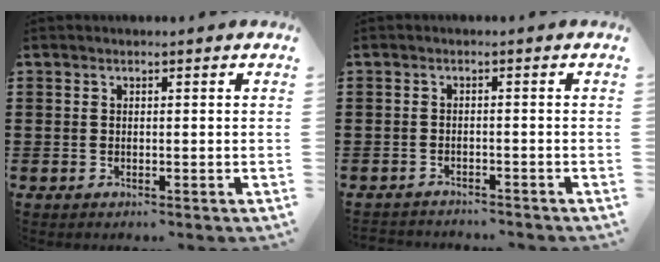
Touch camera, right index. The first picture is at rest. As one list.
[{"total": 1.7, "force": [-1.7, 0.0, -0.1], "torque": [-0.005, -0.002, -0.037]}]